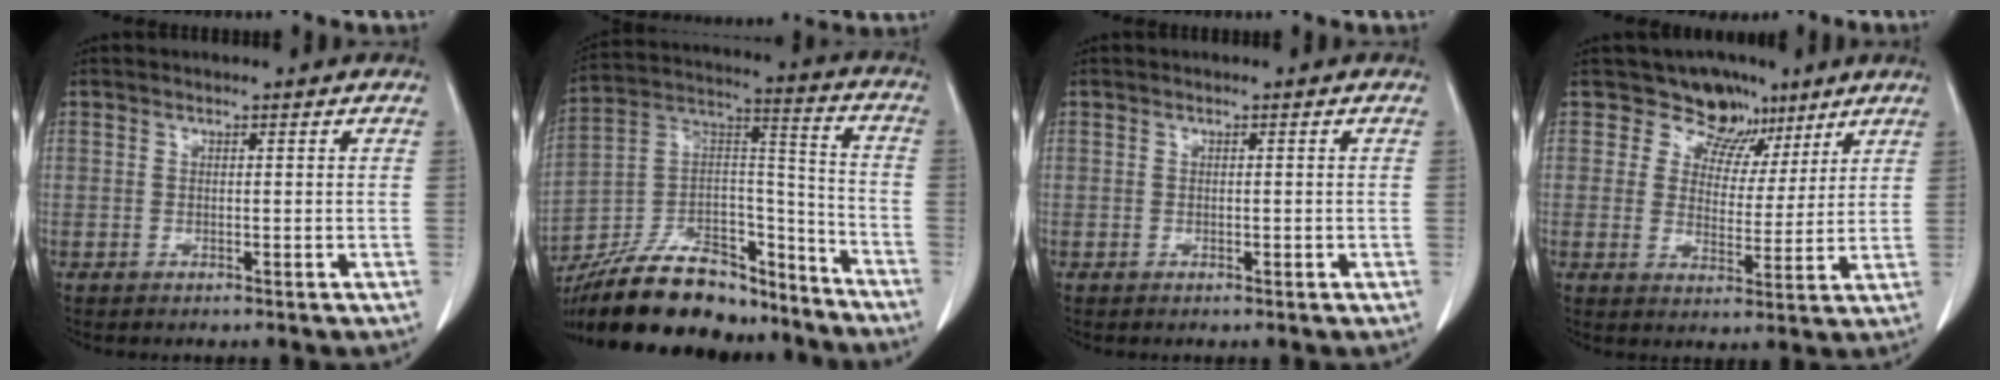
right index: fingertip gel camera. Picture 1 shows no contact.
{"total": 27.1, "force": [-22.1, 9.6, 12.4], "torque": [-0.257, 0.003, -0.365]}
{"total": 0.7, "force": [-0.2, 0.5, 0.5], "torque": [-0.013, 0.002, -0.002]}
{"total": 8.1, "force": [5.7, 5.7, 0.9], "torque": [0.004, 0.004, 0.084]}